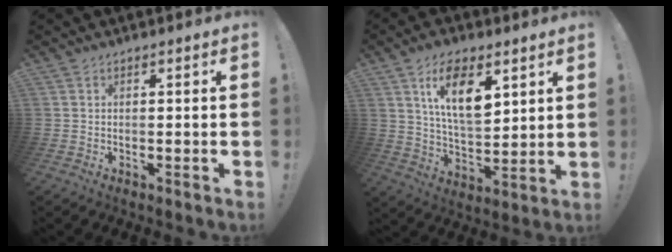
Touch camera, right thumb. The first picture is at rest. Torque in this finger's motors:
{"motor_torque": [0.33, 0.73, 0.13, 0.17, 0.15]}